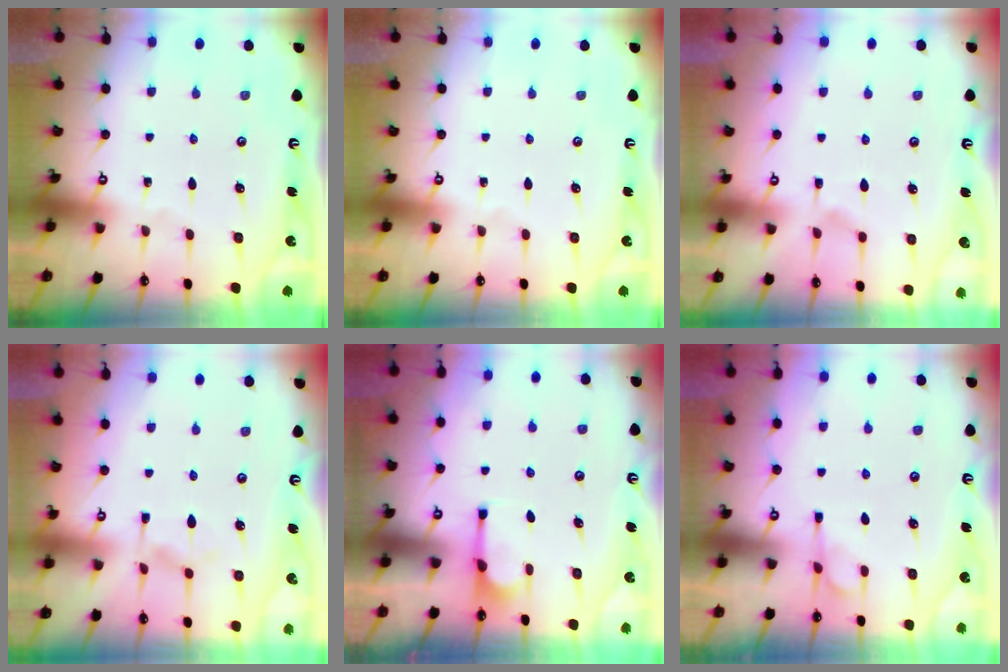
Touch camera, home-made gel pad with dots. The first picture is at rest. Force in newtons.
{"total": 0.0}
{"total": 2.2, "press": 1.9, "slide": 1.1}
{"total": 1.2, "press": 0.8, "slide": 0.9}
{"total": 1.2, "press": 1.1, "slide": 0.5}
{"total": 1.8, "press": 1.3, "slide": 1.3}